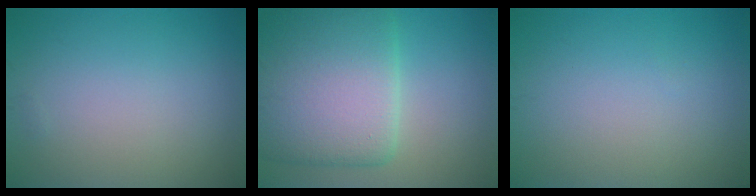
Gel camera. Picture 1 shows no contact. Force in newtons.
{"total": 10.9, "press": 10.9, "slide": 0.3}
{"total": 0.0}